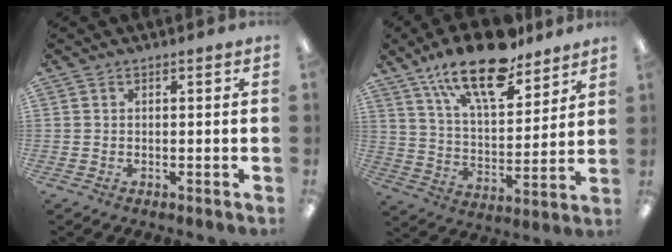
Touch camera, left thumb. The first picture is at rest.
{"total": 19.2, "force": [14.2, 7.4, 10.6], "torque": [-0.185, -0.073, 0.245]}